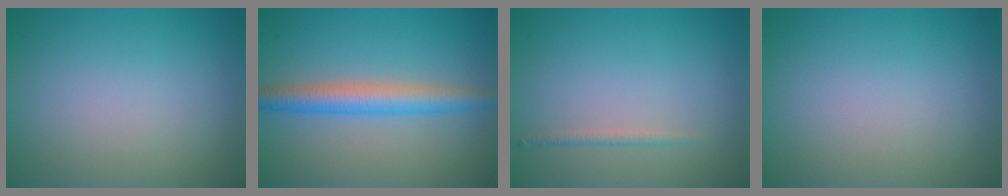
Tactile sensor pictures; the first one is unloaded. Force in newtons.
{"total": 3.9, "press": 3.9, "slide": 0.1}
{"total": 0.8, "press": 0.8, "slide": 0.0}
{"total": 0.0}